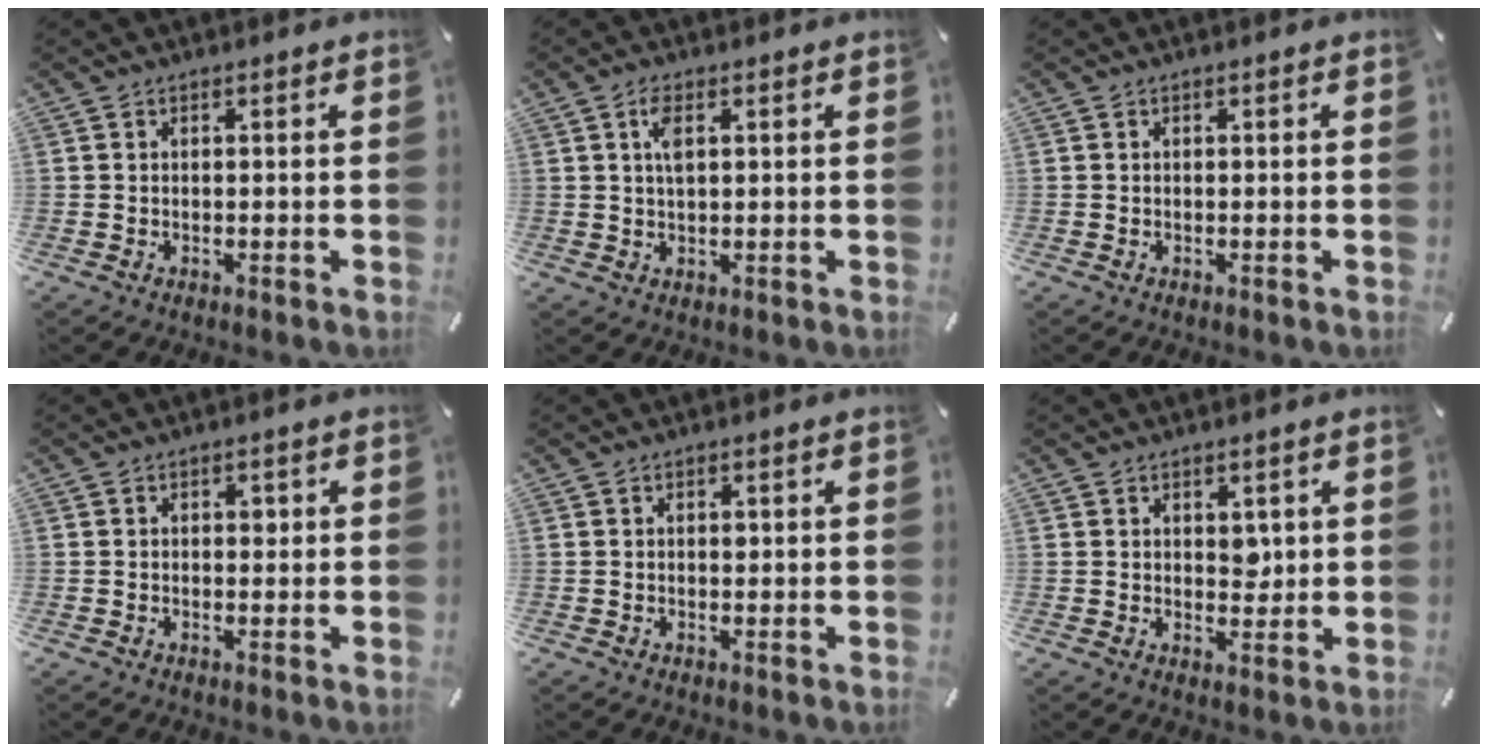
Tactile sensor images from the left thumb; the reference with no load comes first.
{"total": 3.7, "force": [1.3, 1.4, 3.1], "torque": [-0.067, 0.001, 0.016]}
{"total": 0.0}
{"total": 1.5, "force": [0.2, 1.1, 1.0], "torque": [-0.005, 0.001, -0.002]}
{"total": 0.9, "force": [0.2, 0.6, 0.6], "torque": [-0.005, -0.002, 0.001]}
{"total": 3.3, "force": [1.2, 2.5, 1.8], "torque": [-0.006, -0.010, 0.014]}